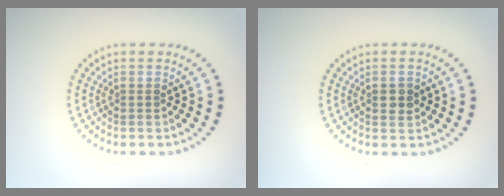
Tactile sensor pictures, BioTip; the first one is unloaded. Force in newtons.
{"total": 1.5, "press": 1.5, "slide": 0.2}